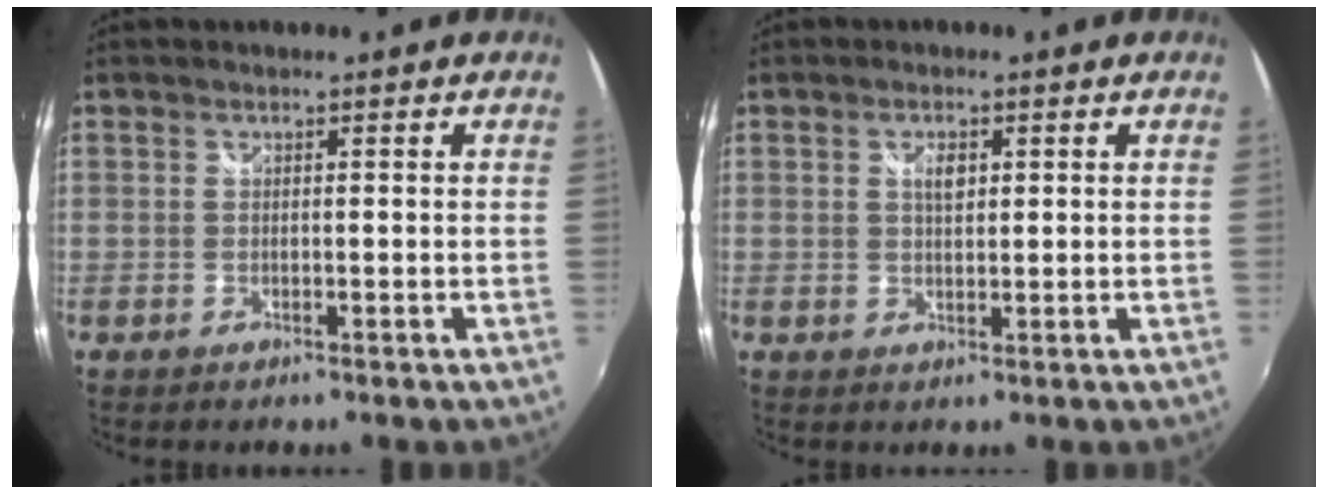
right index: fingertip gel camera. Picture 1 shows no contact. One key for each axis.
{"total": 2.5, "fx": 0.9, "fy": 1.1, "fz": 2.0, "tx": -0.034, "ty": 0.004, "tz": 0.015}